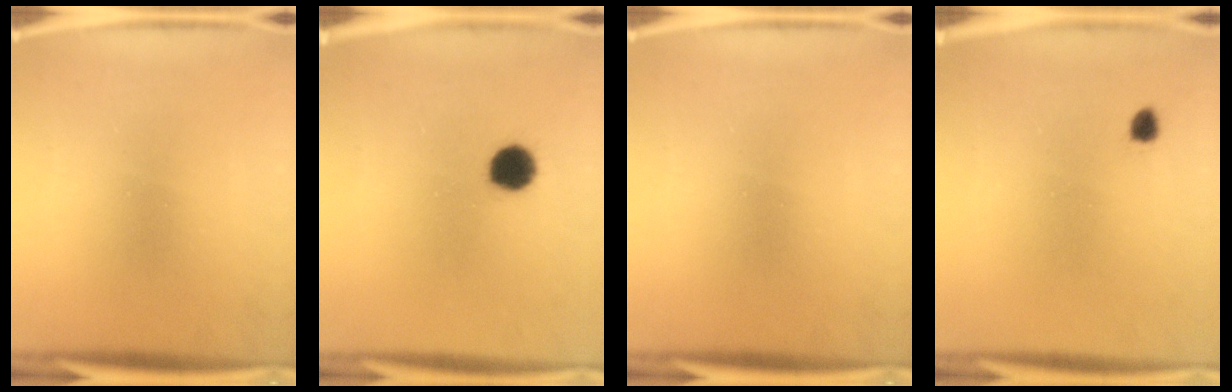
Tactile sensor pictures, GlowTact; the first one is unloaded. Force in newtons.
{"total": 6.0}
{"total": 0.0}
{"total": 1.3}